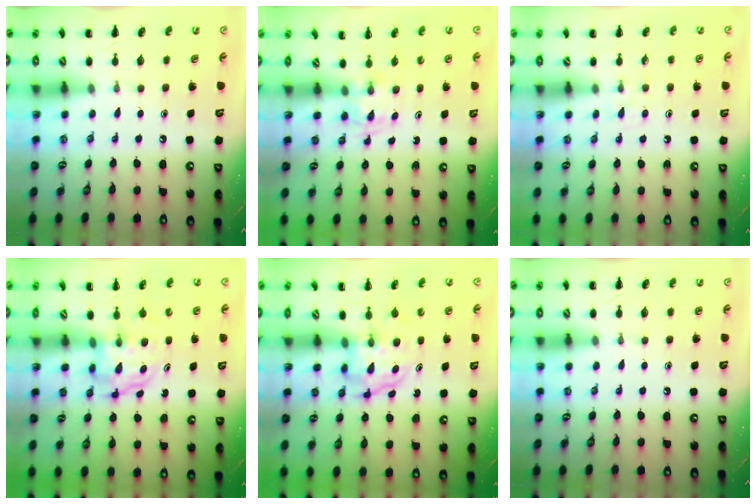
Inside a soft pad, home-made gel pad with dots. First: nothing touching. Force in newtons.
{"total": 2.8, "press": 2.6, "slide": 1.1}
{"total": 4.0, "press": 3.6, "slide": 1.6}
{"total": 3.8, "press": 3.8, "slide": 0.2}
{"total": 3.8, "press": 3.8, "slide": 0.2}
{"total": 0.0}